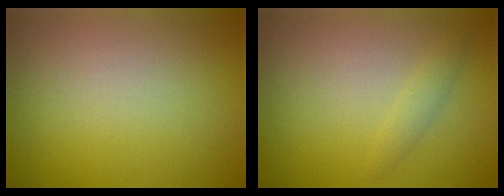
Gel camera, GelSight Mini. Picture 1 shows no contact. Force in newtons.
{"total": 1.2, "press": 1.2, "slide": 0.1}